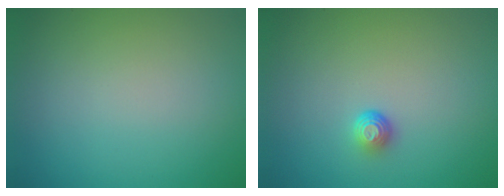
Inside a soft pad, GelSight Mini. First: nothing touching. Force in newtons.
{"total": 1.3, "press": 1.0, "slide": 0.9}